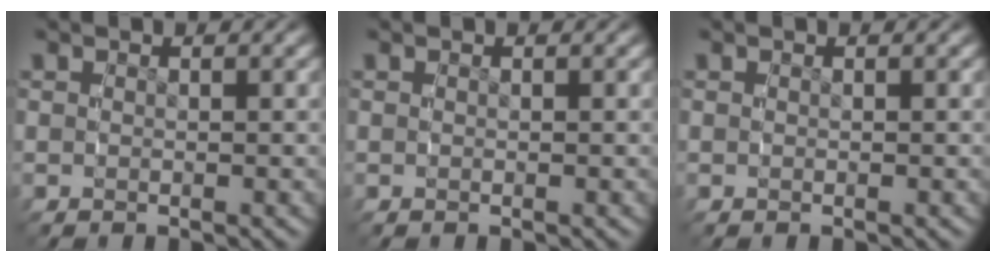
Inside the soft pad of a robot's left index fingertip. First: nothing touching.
{"total": 0.0}
{"total": 0.0}